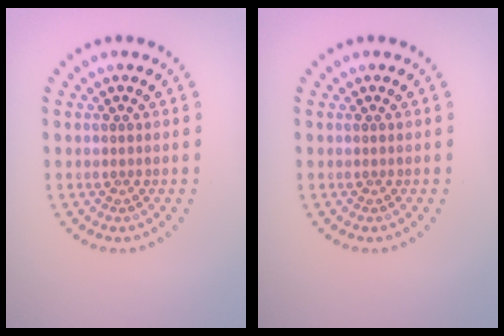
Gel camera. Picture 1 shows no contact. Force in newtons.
{"total": 0.0}